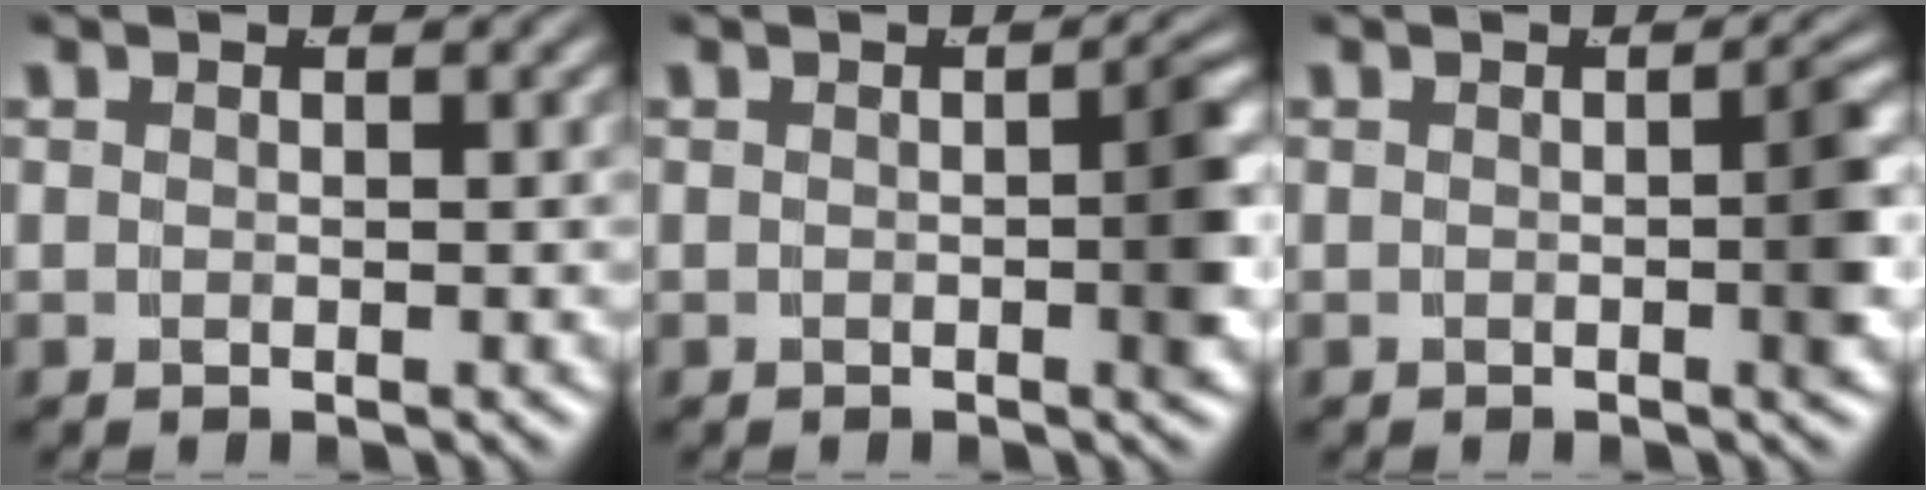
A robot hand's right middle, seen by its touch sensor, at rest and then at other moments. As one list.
[{"total": 2.9, "force": [-0.5, 0.6, 2.8], "torque": [-0.029, 0.003, -0.010]}, {"total": 2.6, "force": [-0.4, 0.4, 2.6], "torque": [-0.026, 0.006, -0.009]}]